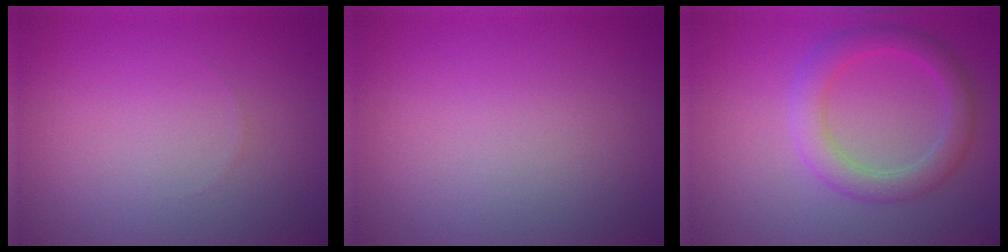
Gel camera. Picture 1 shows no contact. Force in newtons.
{"total": 0.0}
{"total": 3.3, "press": 3.3, "slide": 0.2}